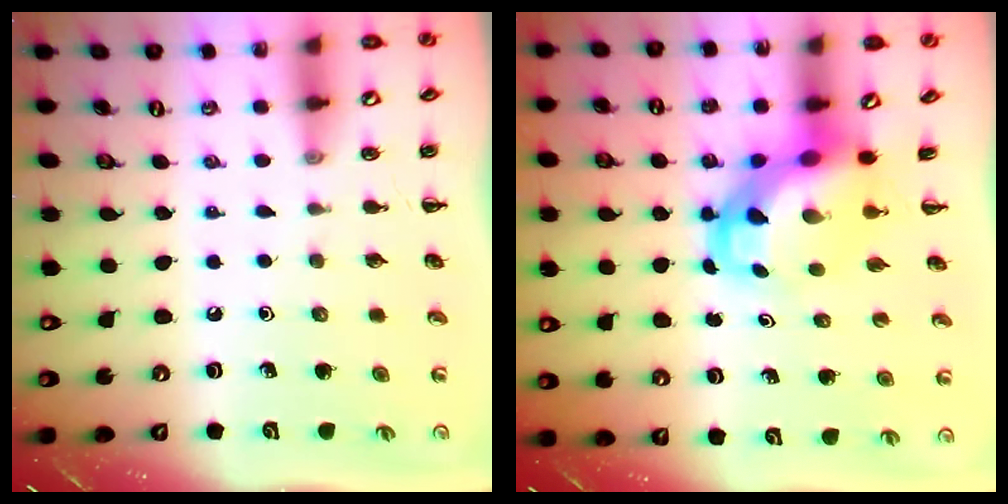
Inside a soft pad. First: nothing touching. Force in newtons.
{"total": 6.3, "press": 6.2, "slide": 1.1}